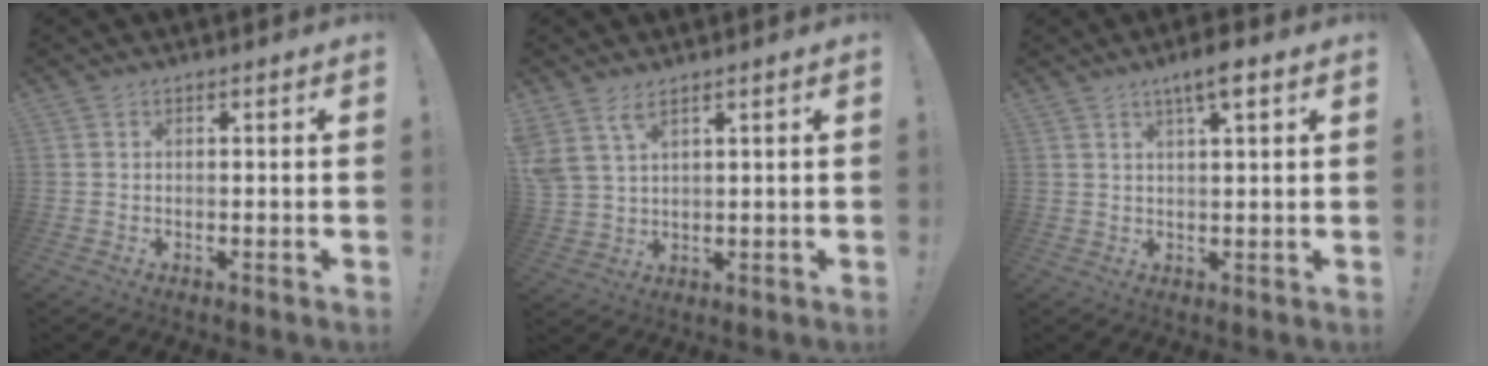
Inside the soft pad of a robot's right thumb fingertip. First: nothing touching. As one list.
[{"total": 5.9, "force": [4.4, 2.1, 3.4], "torque": [-0.071, -0.017, 0.086]}, {"total": 5.5, "force": [3.1, 0.8, 4.5], "torque": [-0.073, -0.008, 0.045]}]